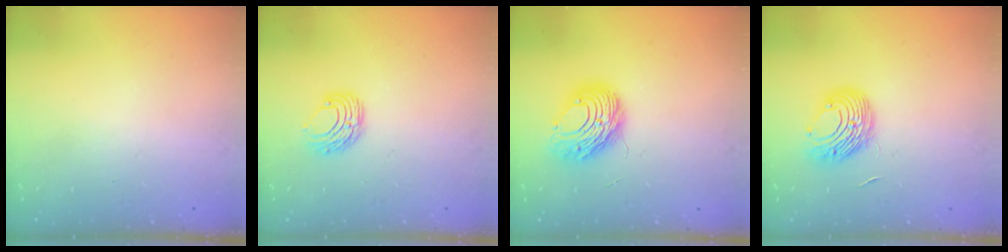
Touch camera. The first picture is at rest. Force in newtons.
{"total": 6.7, "press": 6.7, "slide": 0.5}
{"total": 9.7, "press": 9.7, "slide": 1.2}
{"total": 9.4, "press": 9.3, "slide": 1.0}